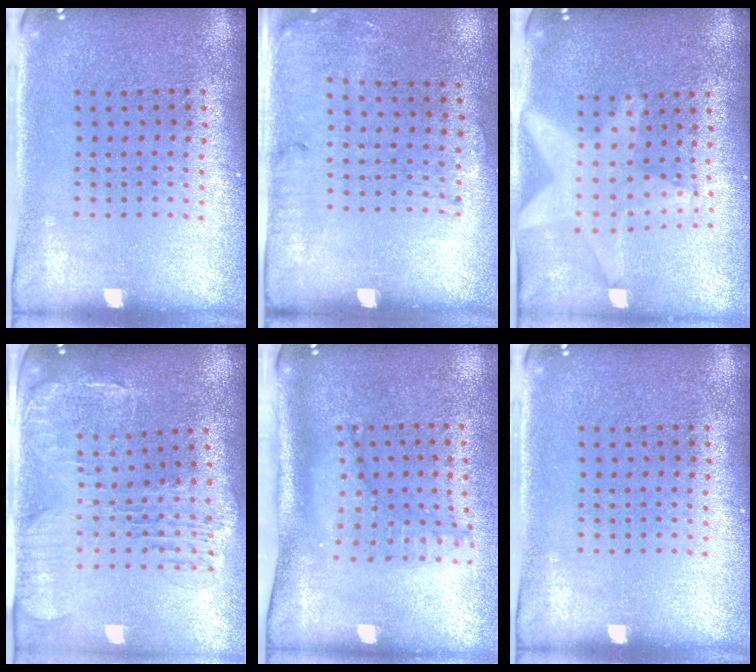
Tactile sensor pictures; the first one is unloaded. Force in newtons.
{"total": 1.7, "press": 1.2, "slide": 1.2}
{"total": 2.2, "press": 1.8, "slide": 1.3}
{"total": 1.6, "press": 1.5, "slide": 0.4}
{"total": 1.4, "press": 1.3, "slide": 0.6}
{"total": 0.0}